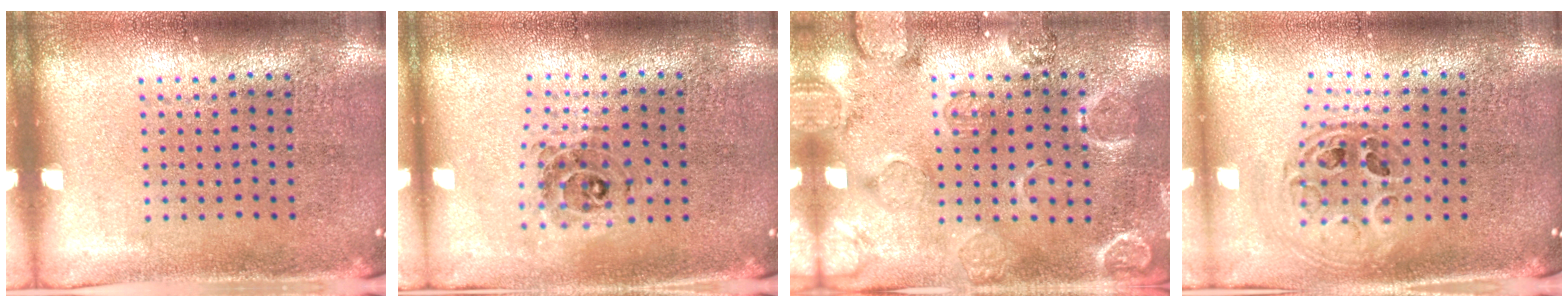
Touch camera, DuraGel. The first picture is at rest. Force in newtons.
{"total": 0.7, "press": 0.7, "slide": 0.1}
{"total": 2.4, "press": 2.2, "slide": 0.9}
{"total": 0.9, "press": 0.9, "slide": 0.2}